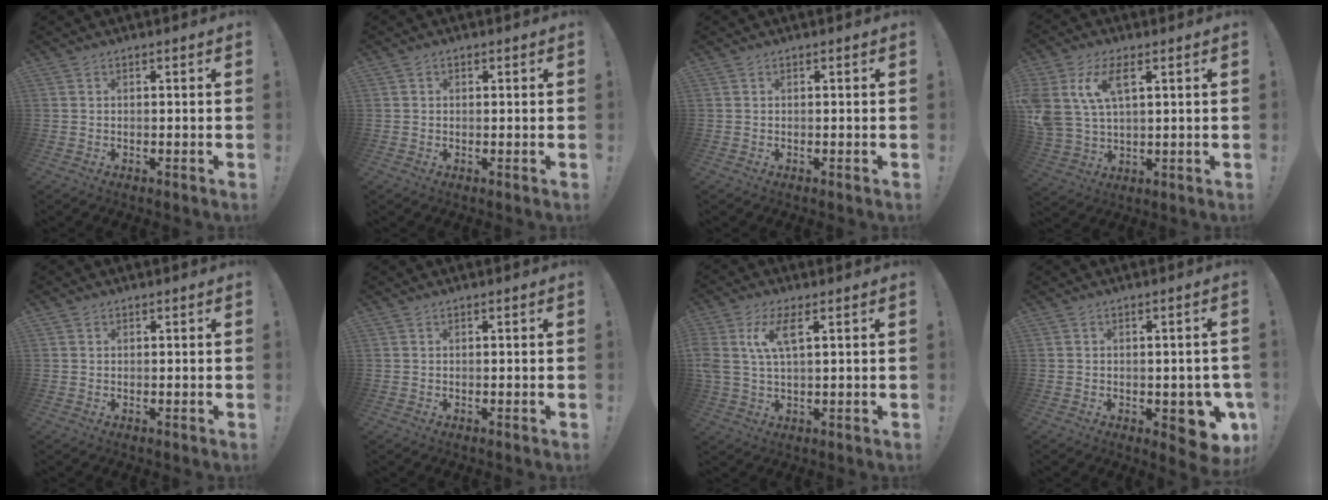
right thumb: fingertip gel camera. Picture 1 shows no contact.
{"total": 0.8, "force": [0.1, 0.7, 0.3], "torque": [-0.004, 0.002, 0.001]}
{"total": 0.0}
{"total": 11.7, "force": [5.1, 6.6, 8.2], "torque": [-0.189, -0.008, 0.095]}
{"total": 0.6, "force": [0.4, 0.4, 0.0], "torque": [0.006, -0.002, 0.008]}
{"total": 0.0}
{"total": 8.3, "force": [3.3, 3.2, 6.9], "torque": [-0.142, -0.004, 0.060]}
{"total": 8.9, "force": [-3.1, 4.7, 6.9], "torque": [-0.068, 0.016, -0.040]}